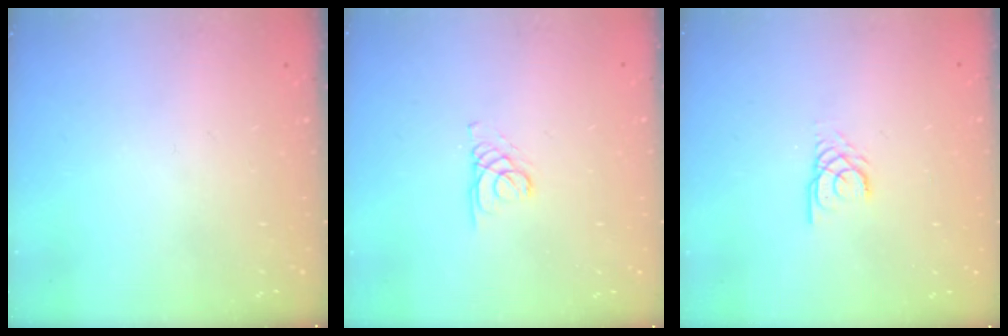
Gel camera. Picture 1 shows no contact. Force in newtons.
{"total": 1.7, "press": 1.7, "slide": 0.1}
{"total": 2.3, "press": 2.3, "slide": 0.2}